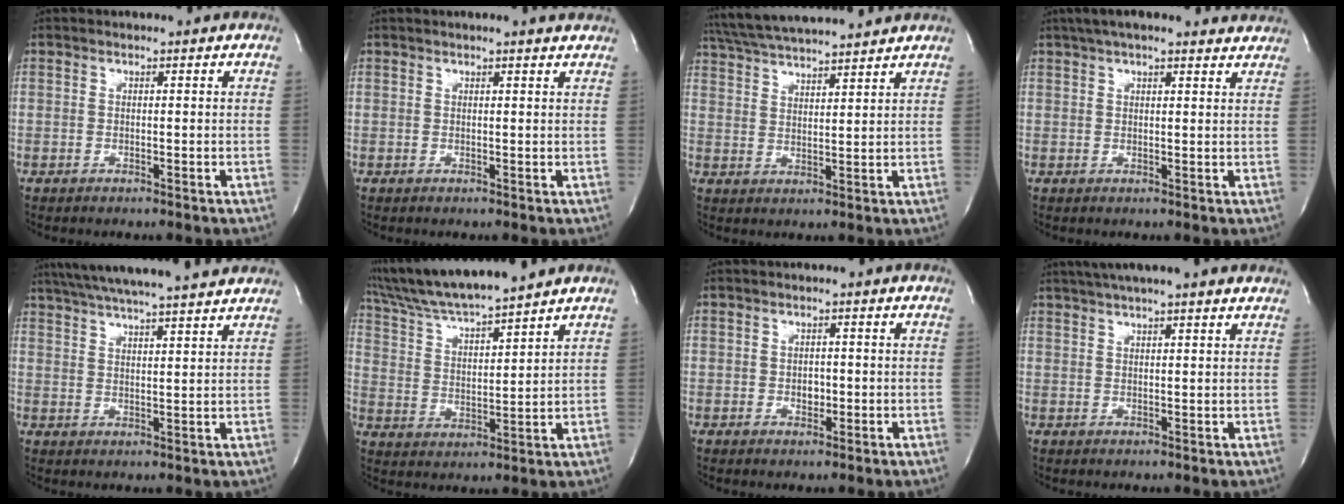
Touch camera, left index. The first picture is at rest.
{"total": 3.5, "force": [3.1, -0.1, 1.5], "torque": [-0.023, 0.008, 0.028]}
{"total": 13.7, "force": [12.5, 0.4, 5.5], "torque": [-0.110, 0.028, 0.201]}
{"total": 13.9, "force": [12.4, 2.3, 5.9], "torque": [-0.088, 0.038, 0.157]}
{"total": 19.0, "force": [16.8, 1.1, 8.9], "torque": [-0.157, 0.029, 0.237]}
{"total": 13.3, "force": [12.0, -0.4, 5.7], "torque": [-0.115, 0.011, 0.217]}
{"total": 1.6, "force": [-0.3, 1.2, 1.0], "torque": [-0.016, 0.000, -0.004]}
{"total": 12.4, "force": [10.4, 1.0, 6.7], "torque": [-0.114, 0.037, 0.137]}